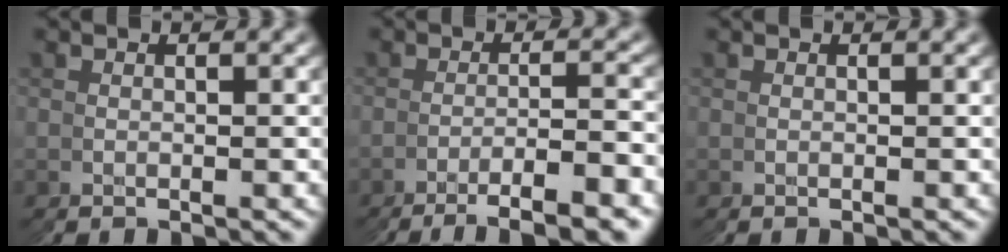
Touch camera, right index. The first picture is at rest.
{"total": 5.3, "force": [-4.1, -1.9, 2.7], "torque": [-0.039, 0.010, -0.074]}
{"total": 0.0}